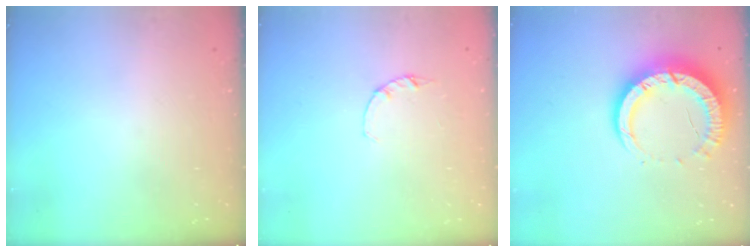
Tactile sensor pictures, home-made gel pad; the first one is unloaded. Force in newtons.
{"total": 1.2, "press": 1.1, "slide": 0.3}
{"total": 11.1, "press": 11.1, "slide": 1.0}